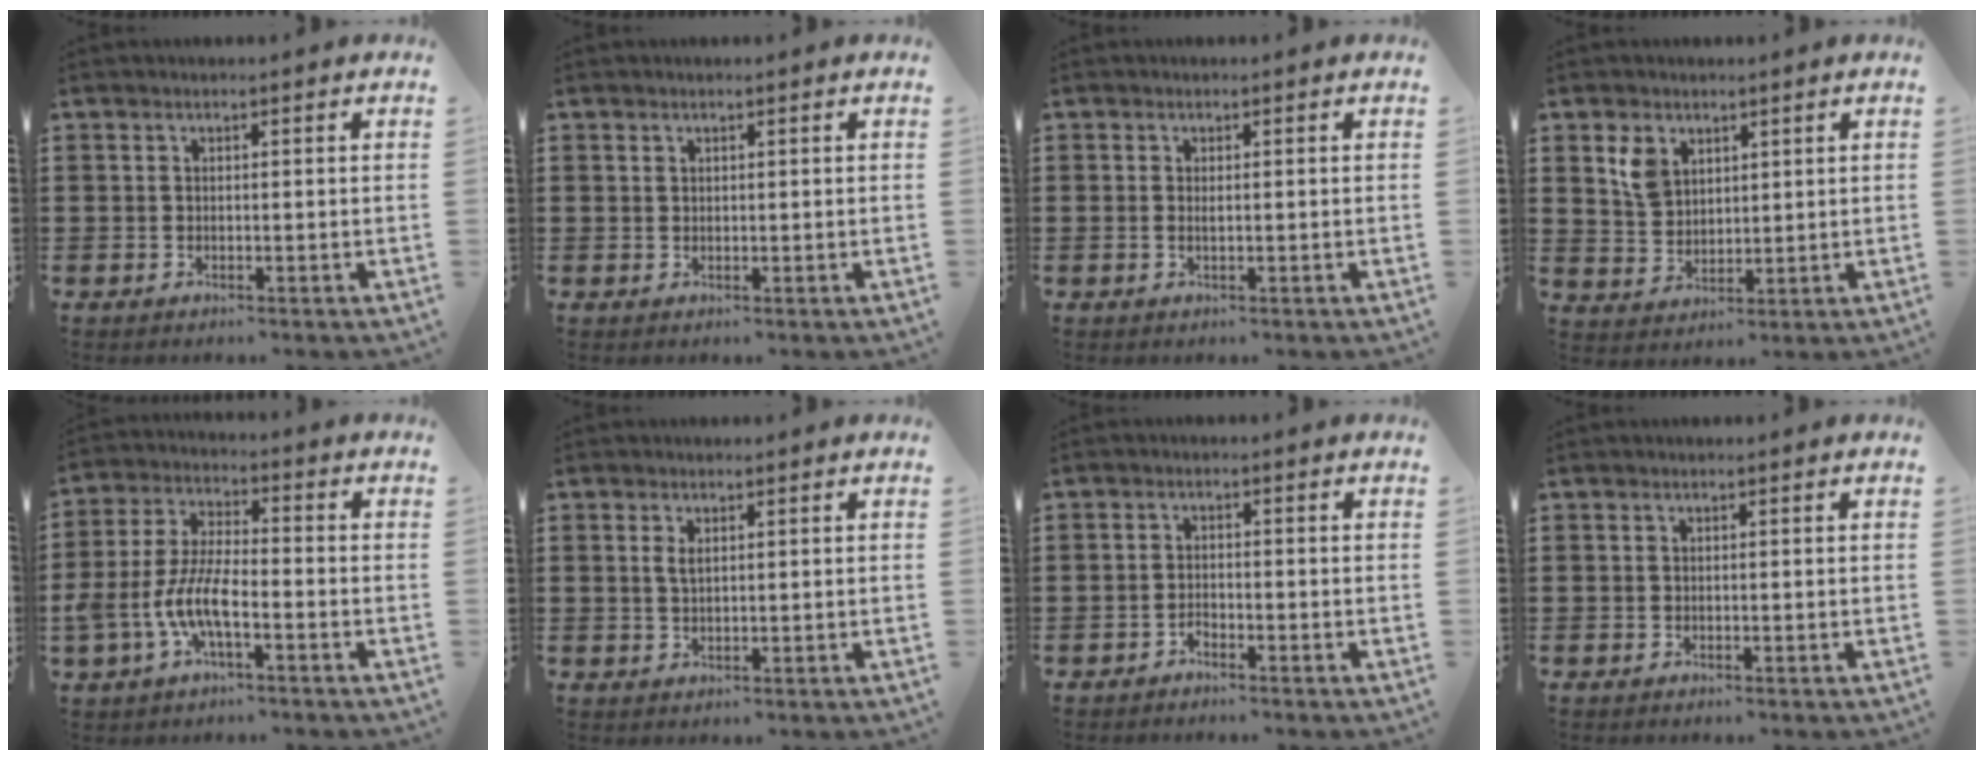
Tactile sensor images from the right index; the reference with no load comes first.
{"total": 0.6, "force": [0.4, 0.5, 0.1], "torque": [-0.004, 0.001, 0.009]}
{"total": 0.7, "force": [0.0, 0.1, 0.7], "torque": [-0.014, -0.002, 0.000]}
{"total": 4.8, "force": [2.6, 3.5, 2.0], "torque": [-0.053, 0.013, 0.051]}
{"total": 8.3, "force": [-3.5, 2.9, 6.9], "torque": [-0.163, -0.009, -0.069]}
{"total": 1.7, "force": [0.6, 0.7, 1.4], "torque": [-0.030, 0.003, 0.009]}
{"total": 1.4, "force": [-1.3, 0.4, 0.2], "torque": [-0.008, 0.002, -0.028]}
{"total": 0.0}